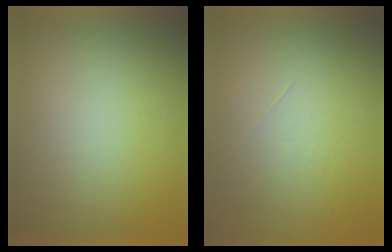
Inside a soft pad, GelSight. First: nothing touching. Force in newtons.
{"total": 1.2}